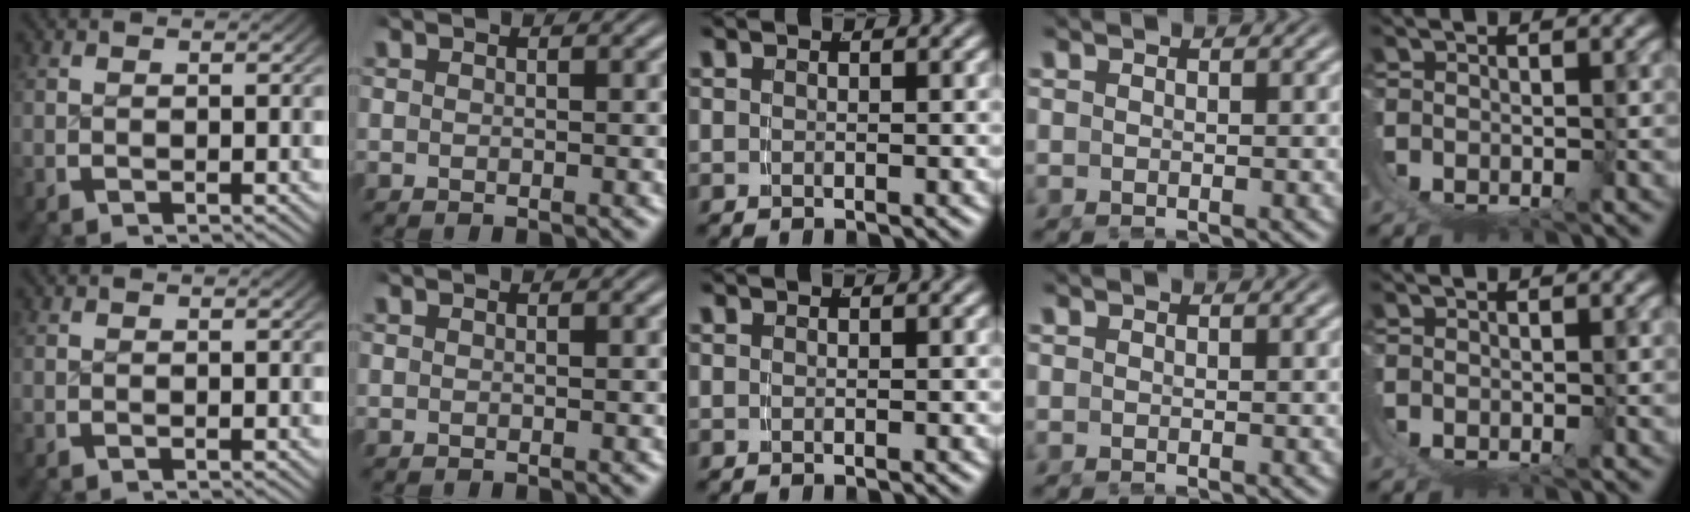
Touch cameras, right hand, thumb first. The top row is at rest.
{}